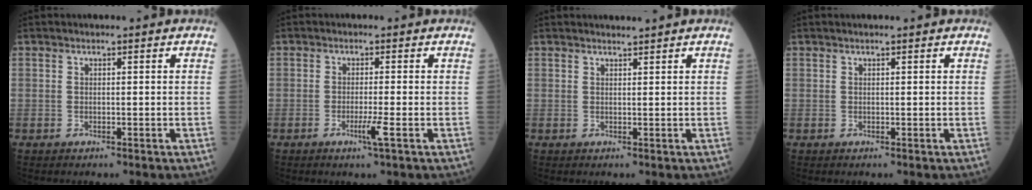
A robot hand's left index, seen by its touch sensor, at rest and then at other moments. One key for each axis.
{"total": 2.7, "fx": -1.2, "fy": -0.4, "fz": 2.3, "tx": -0.046, "ty": -0.006, "tz": -0.022}
{"total": 0.9, "fx": 0.9, "fy": -0.3, "fz": 0.1, "tx": -0.007, "ty": -0.002, "tz": 0.018}
{"total": 1.2, "fx": 0.9, "fy": 0.4, "fz": 0.7, "tx": -0.006, "ty": 0.018, "tz": 0.009}